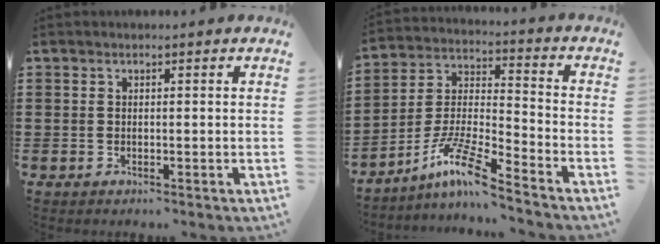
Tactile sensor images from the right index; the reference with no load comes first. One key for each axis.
{"total": 10.4, "fx": -7.9, "fy": 0.9, "fz": 6.7, "tx": -0.149, "ty": -0.002, "tz": -0.158}